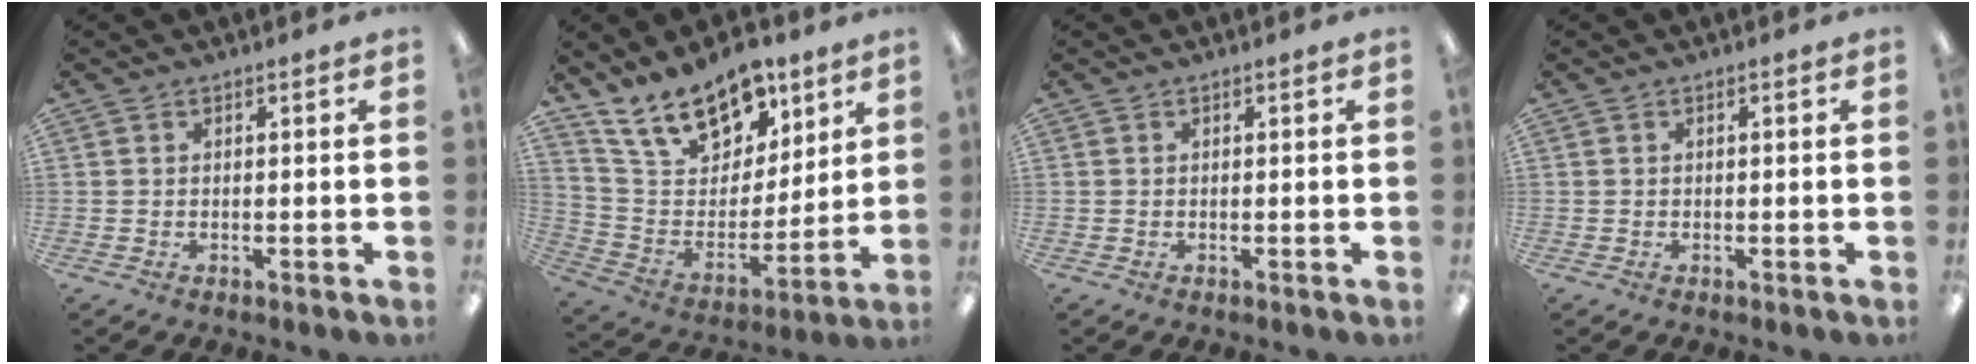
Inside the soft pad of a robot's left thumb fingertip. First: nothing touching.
{"total": 17.7, "force": [12.7, 9.3, 8.0], "torque": [-0.142, -0.071, 0.232]}
{"total": 0.0}
{"total": 0.0}